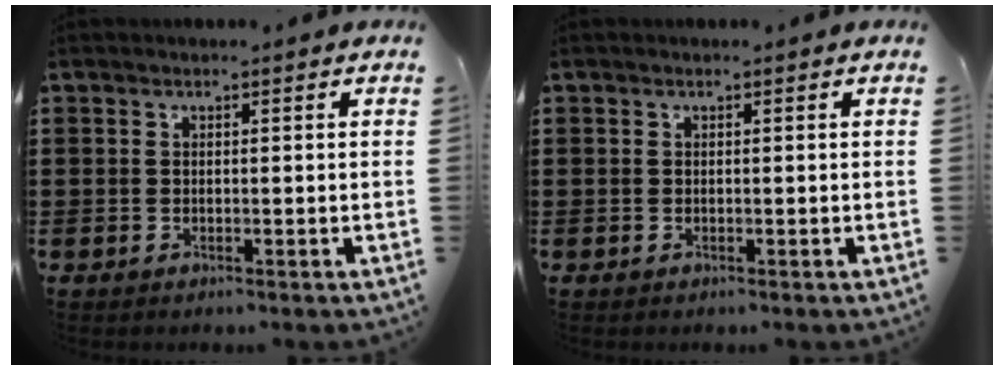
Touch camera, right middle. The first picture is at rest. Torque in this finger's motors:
{"motor_torque": [0.00, 0.00, 0.02, -0.01]}